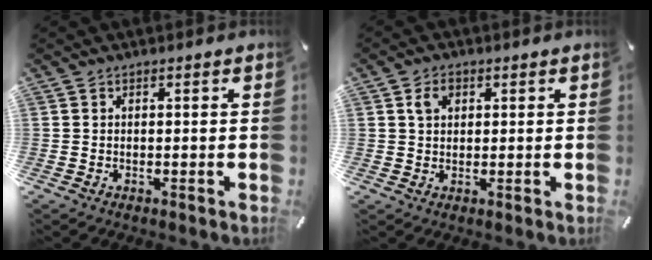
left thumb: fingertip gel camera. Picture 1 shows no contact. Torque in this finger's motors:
{"motor_torque": [0.59, 0.56, -0.07, -0.09, 0.03]}